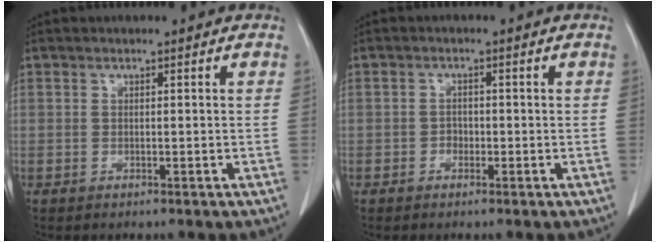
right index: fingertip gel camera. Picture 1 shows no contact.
{"total": 1.3, "force": [-0.6, 1.0, 0.6], "torque": [-0.005, 0.007, -0.010]}